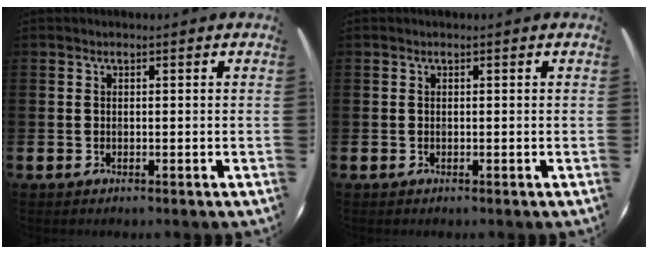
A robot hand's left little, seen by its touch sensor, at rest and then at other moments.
{"total": 0.0}